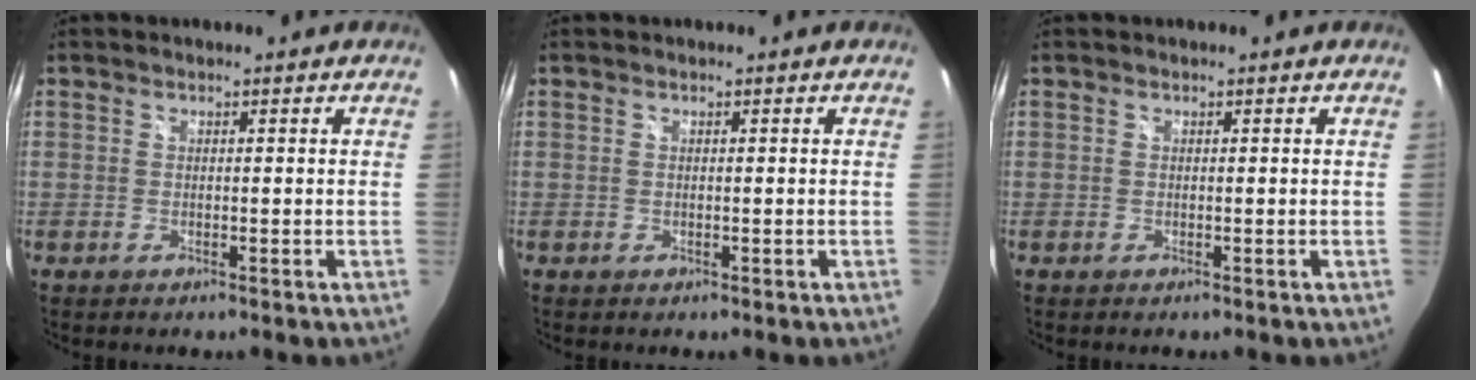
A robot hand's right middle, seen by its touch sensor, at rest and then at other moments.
{"total": 0.0}
{"total": 0.0}